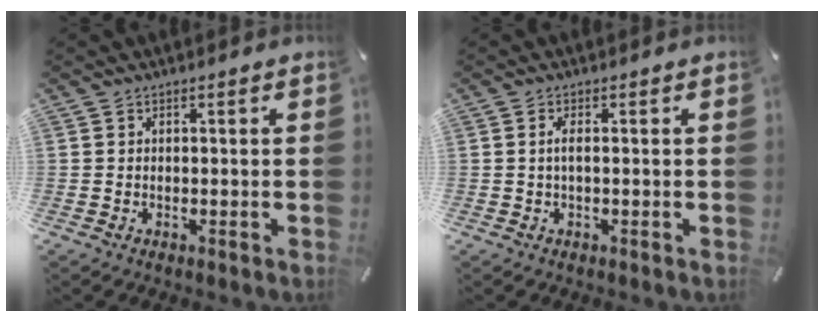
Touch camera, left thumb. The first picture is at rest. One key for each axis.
{"total": 2.1, "fx": 0.0, "fy": 0.5, "fz": 2.0, "tx": -0.039, "ty": -0.002, "tz": -0.001}